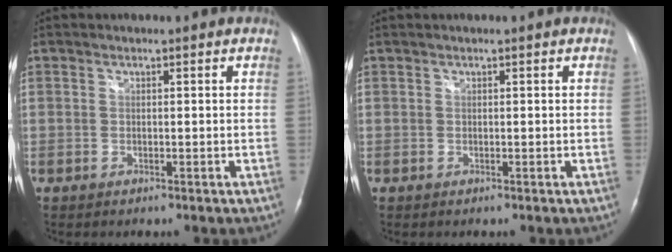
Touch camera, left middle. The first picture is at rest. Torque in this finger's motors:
{"motor_torque": [-0.22, 0.12, -0.09, -0.01]}